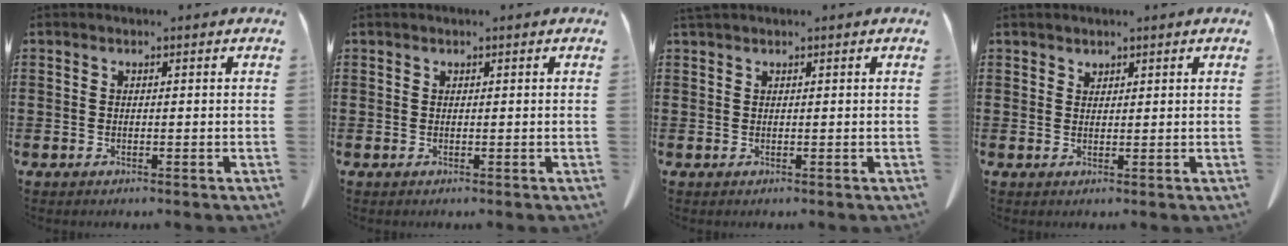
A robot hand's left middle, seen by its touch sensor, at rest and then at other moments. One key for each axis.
{"total": 0.0}
{"total": 0.7, "fx": 0.7, "fy": 0.0, "fz": 0.3, "tx": -0.007, "ty": -0.001, "tz": 0.015}
{"total": 1.3, "fx": 1.3, "fy": 0.3, "fz": 0.0, "tx": -0.003, "ty": -0.003, "tz": 0.026}